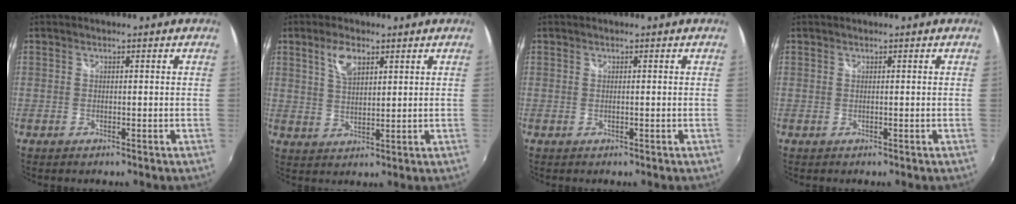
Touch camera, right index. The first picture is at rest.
{"total": 5.3, "force": [2.8, 2.5, 3.7], "torque": [-0.066, 0.007, 0.052]}
{"total": 0.0}
{"total": 0.0}